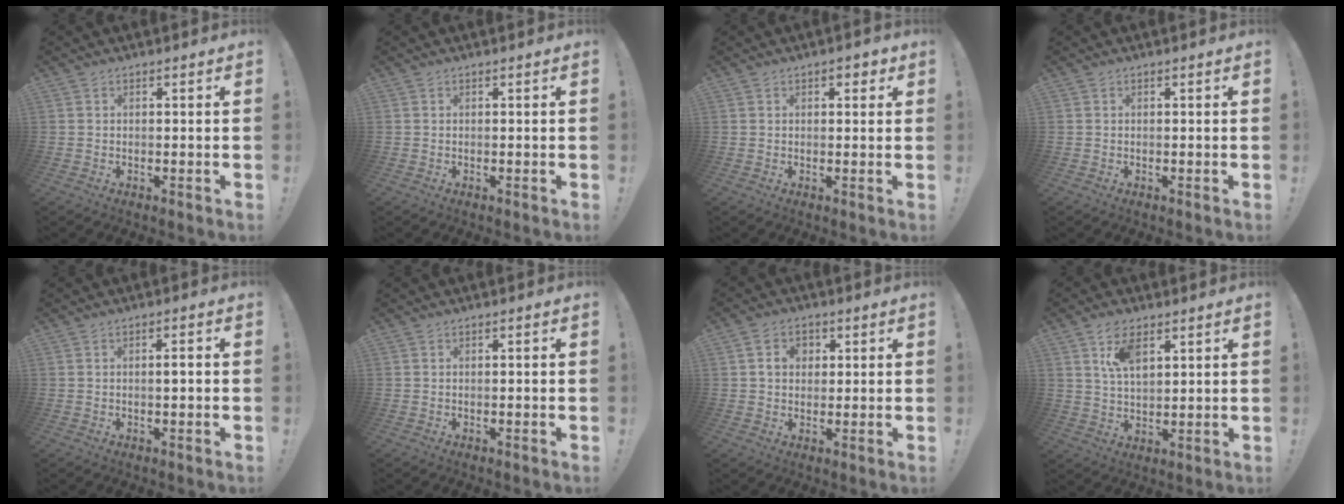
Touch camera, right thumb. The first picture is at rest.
{"total": 0.0}
{"total": 2.4, "force": [0.7, 1.7, 1.6], "torque": [-0.009, -0.001, 0.006]}
{"total": 0.0}
{"total": 2.1, "force": [-0.2, 0.2, 2.0], "torque": [-0.030, 0.000, -0.008]}
{"total": 0.6, "force": [-0.4, -0.2, 0.3], "torque": [-0.005, -0.001, -0.008]}
{"total": 6.4, "force": [2.0, 4.8, 3.7], "torque": [-0.061, 0.008, 0.036]}
{"total": 8.3, "force": [4.5, 4.3, 5.5], "torque": [-0.100, -0.010, 0.083]}